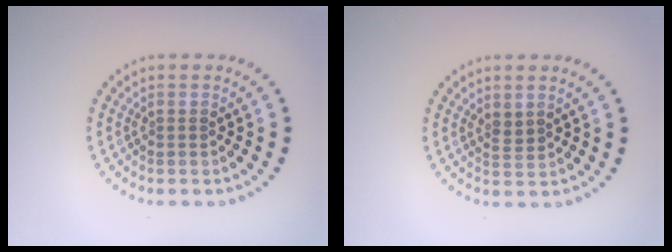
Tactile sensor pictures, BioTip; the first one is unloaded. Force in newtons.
{"total": 1.2, "press": 1.0, "slide": 0.7}